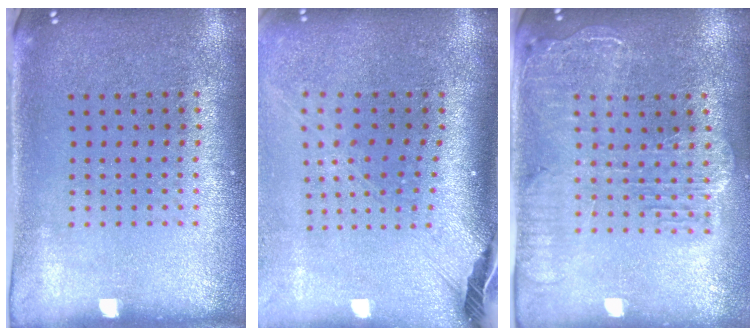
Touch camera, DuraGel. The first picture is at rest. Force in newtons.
{"total": 2.7, "press": 1.9, "slide": 1.9}
{"total": 2.2, "press": 2.0, "slide": 1.0}